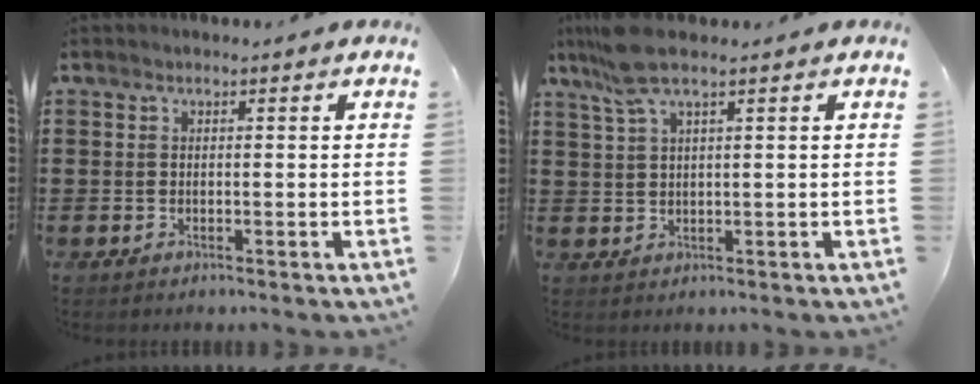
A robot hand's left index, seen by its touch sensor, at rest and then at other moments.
{"total": 5.7, "force": [3.7, 0.9, 4.3], "torque": [-0.099, 0.003, 0.066]}